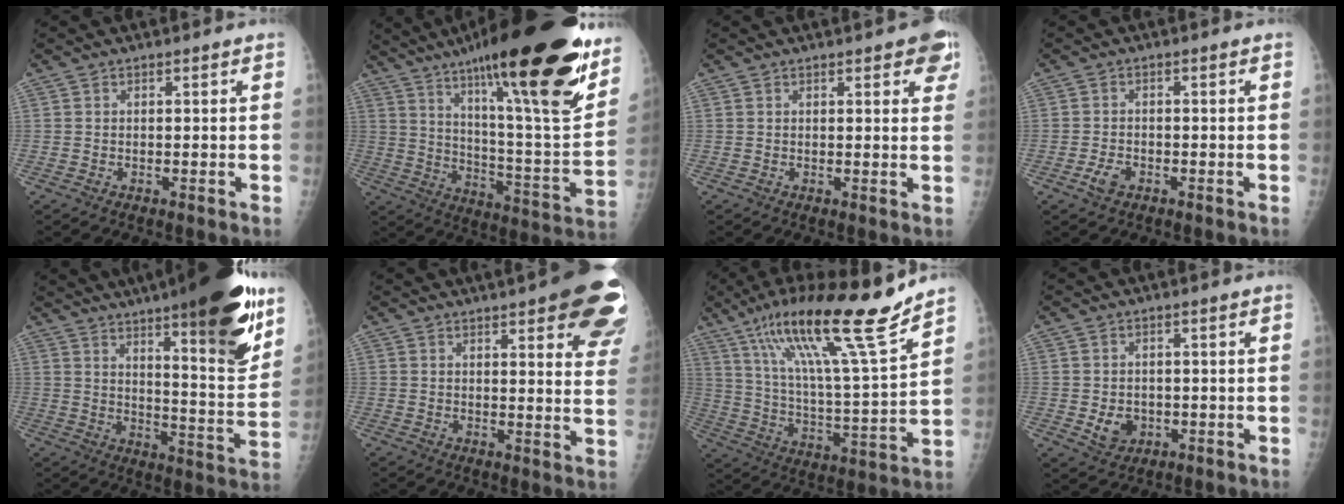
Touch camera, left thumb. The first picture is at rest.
{"total": 33.3, "force": [20.7, 6.1, 25.3], "torque": [-0.347, -0.059, 0.320]}
{"total": 5.8, "force": [3.1, 1.9, 4.4], "torque": [-0.032, -0.008, 0.031]}
{"total": 2.5, "force": [-1.4, 1.5, 1.5], "torque": [-0.032, 0.006, -0.023]}
{"total": 24.5, "force": [15.4, 4.4, 18.6], "torque": [-0.248, -0.069, 0.228]}
{"total": 19.2, "force": [10.9, 4.8, 15.0], "torque": [-0.161, -0.031, 0.119]}
{"total": 22.2, "force": [15.6, 1.3, 15.7], "torque": [-0.246, -0.064, 0.272]}
{"total": 4.1, "force": [-0.7, 3.4, 2.2], "torque": [-0.021, 0.000, 0.000]}